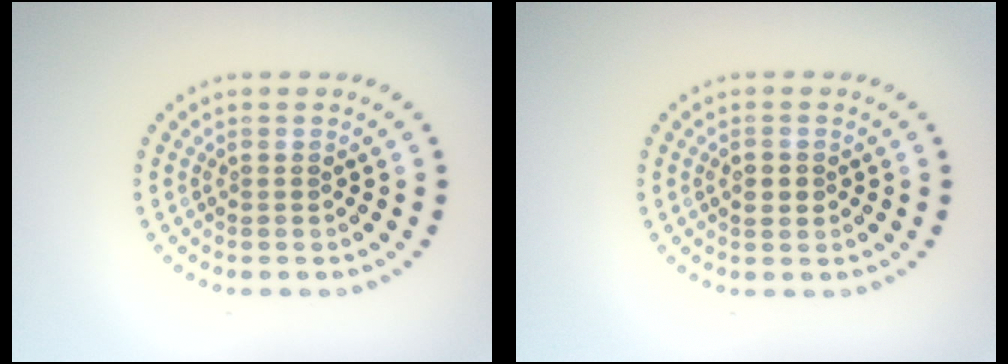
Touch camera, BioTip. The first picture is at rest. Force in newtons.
{"total": 1.1, "press": 1.1, "slide": 0.0}